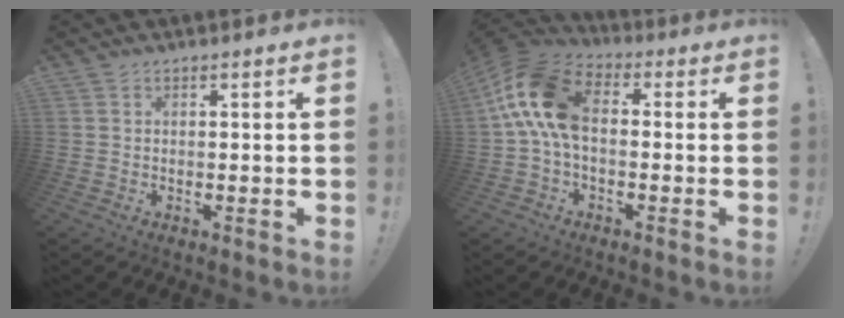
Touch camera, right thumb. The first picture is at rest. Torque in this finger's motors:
{"motor_torque": [2.10, 2.93, 1.16, -0.81, 0.46]}